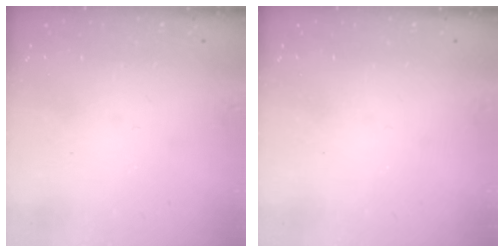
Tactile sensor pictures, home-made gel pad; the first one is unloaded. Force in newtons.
{"total": 0.0}